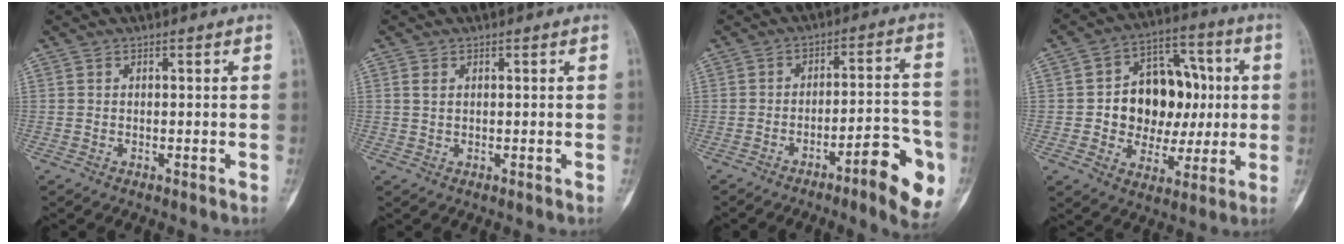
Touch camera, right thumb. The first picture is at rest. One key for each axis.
{"total": 1.3, "fx": 0.5, "fy": 0.8, "fz": 0.9, "tx": -0.018, "ty": 0.002, "tz": 0.012}
{"total": 12.3, "fx": -5.8, "fy": 2.9, "fz": 10.4, "tx": -0.124, "ty": 0.034, "tz": -0.081}
{"total": 16.4, "fx": 0.6, "fy": 12.4, "fz": 10.6, "tx": -0.102, "ty": 0.030, "tz": 0.016}